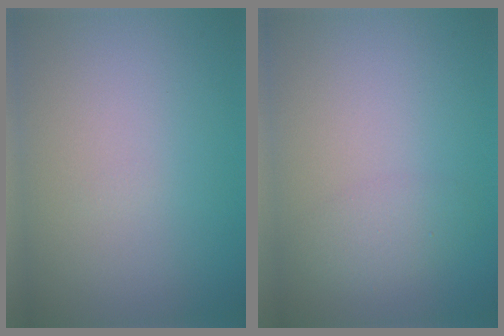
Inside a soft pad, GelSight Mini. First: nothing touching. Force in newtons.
{"total": 1.8, "press": 1.8, "slide": 0.0}